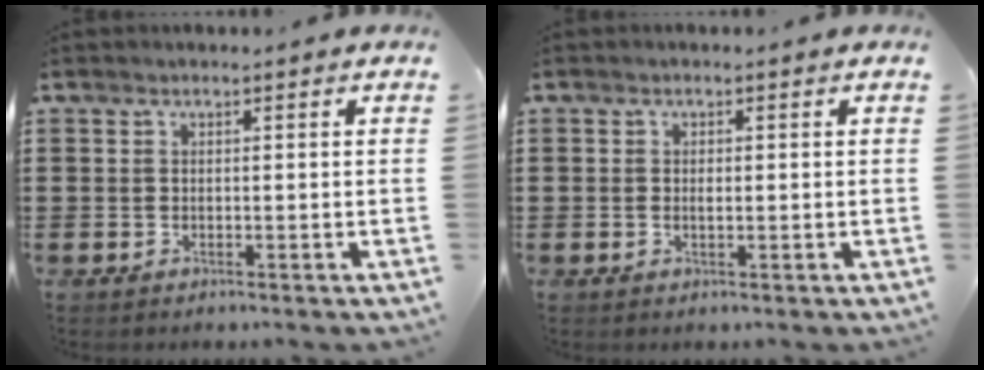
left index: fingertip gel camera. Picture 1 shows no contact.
{"total": 1.0, "force": [0.0, 0.4, 0.9], "torque": [-0.020, 0.000, 0.000]}